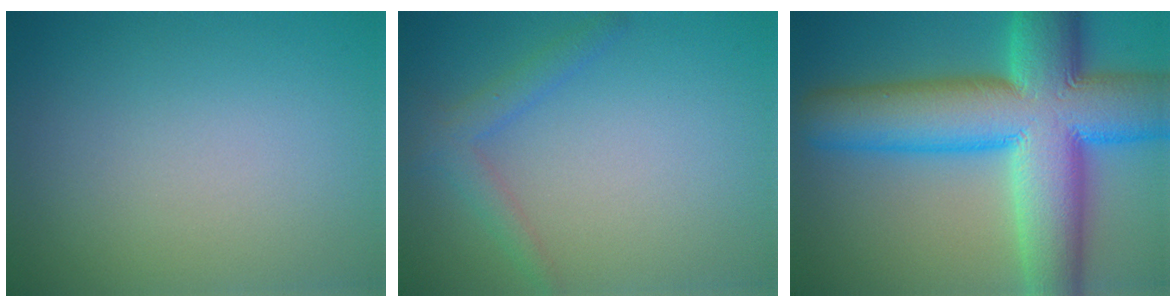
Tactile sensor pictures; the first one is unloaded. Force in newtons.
{"total": 2.2, "press": 2.2, "slide": 0.0}
{"total": 15.4, "press": 15.4, "slide": 0.5}